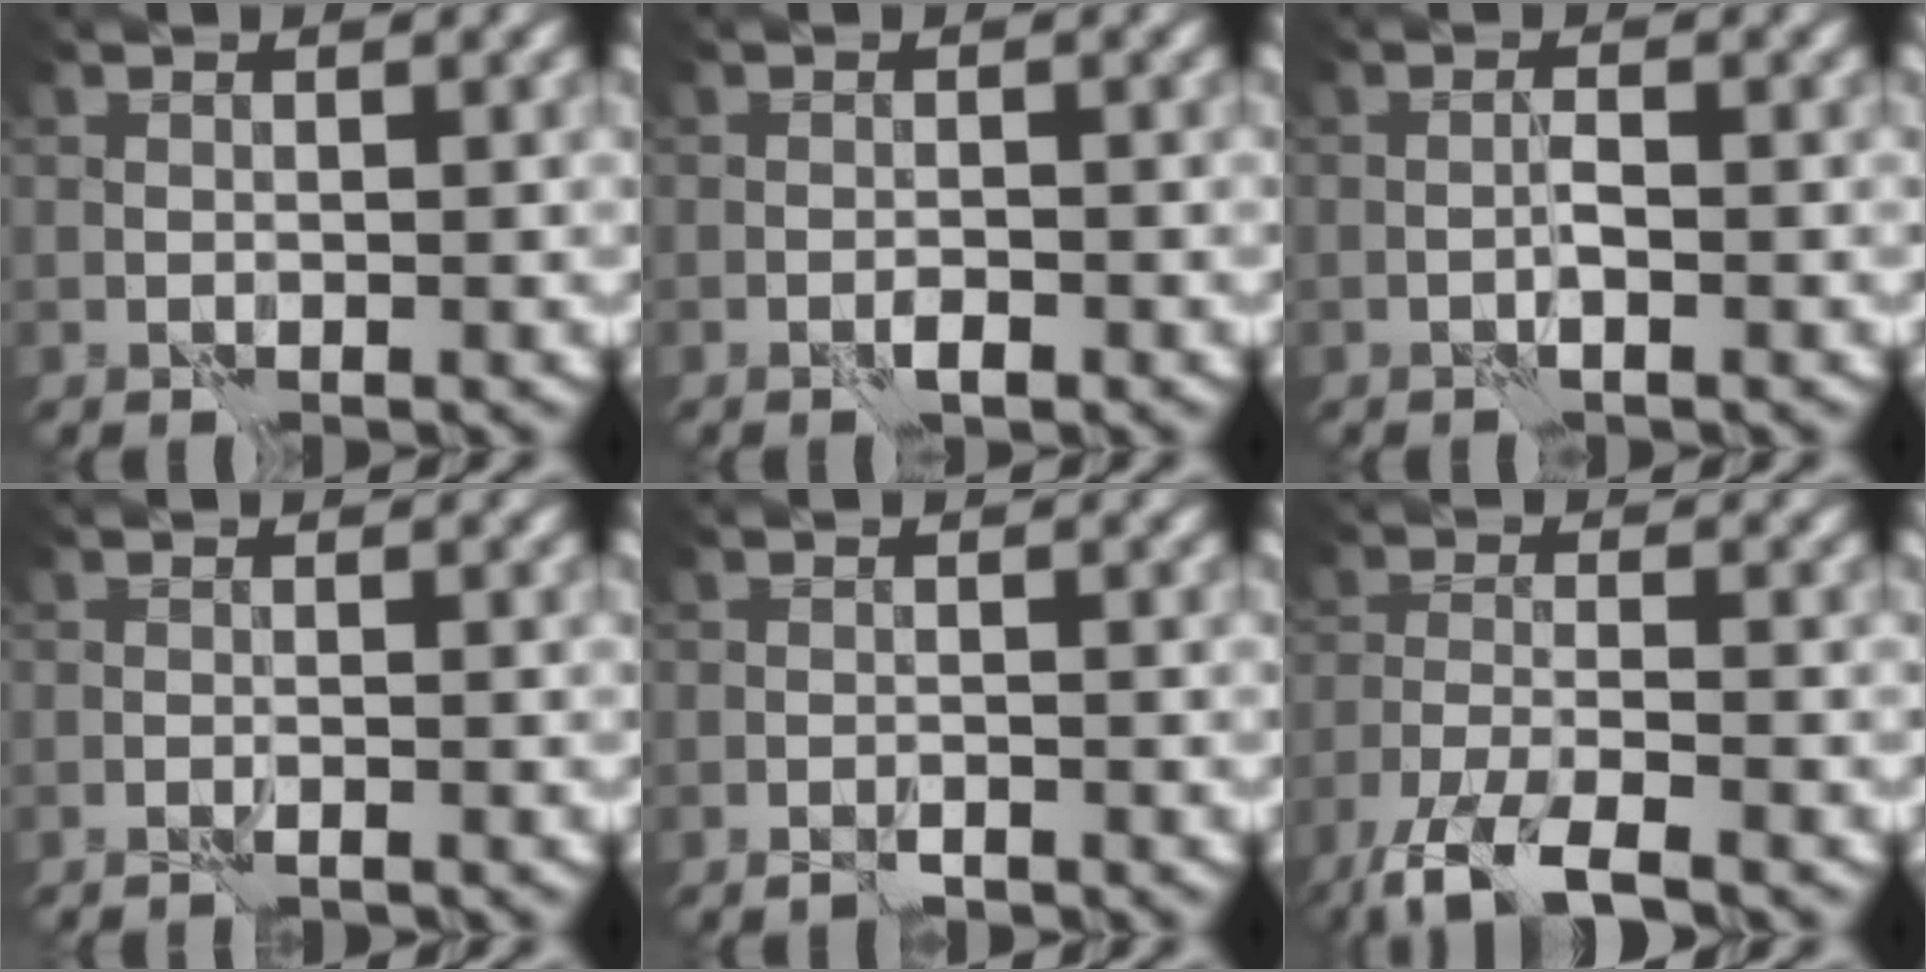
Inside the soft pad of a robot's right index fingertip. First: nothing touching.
{"total": 0.7, "force": [-0.4, 0.1, 0.6], "torque": [-0.011, 0.001, -0.007]}
{"total": 0.7, "force": [-0.1, -0.2, 0.7], "torque": [-0.013, 0.003, -0.003]}
{"total": 0.7, "force": [-0.6, -0.3, 0.3], "torque": [-0.009, 0.000, -0.013]}
{"total": 0.9, "force": [-0.8, 0.2, 0.5], "torque": [-0.007, 0.001, -0.015]}
{"total": 6.2, "force": [-4.7, 1.1, 3.8], "torque": [-0.072, -0.011, -0.093]}